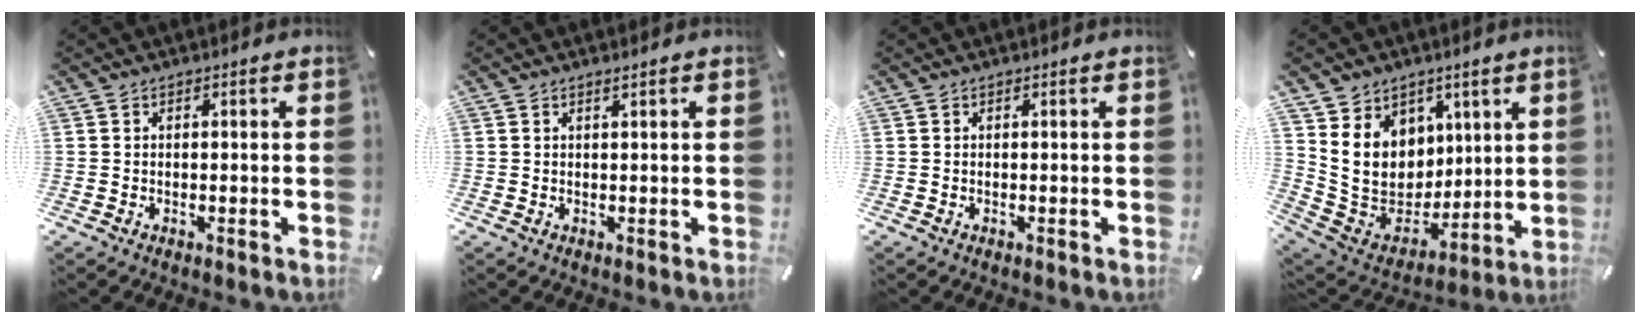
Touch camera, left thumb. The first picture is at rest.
{"total": 0.8, "force": [0.6, -0.1, 0.5], "torque": [-0.010, 0.000, 0.010]}
{"total": 0.0}
{"total": 14.0, "force": [4.3, 12.5, 4.4], "torque": [-0.084, -0.037, 0.099]}